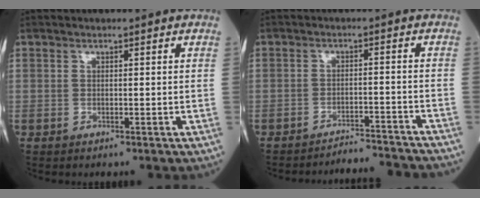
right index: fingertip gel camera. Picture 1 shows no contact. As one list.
[{"total": 8.2, "force": [-8.1, -0.6, 0.5], "torque": [0.001, -0.001, -0.112]}]